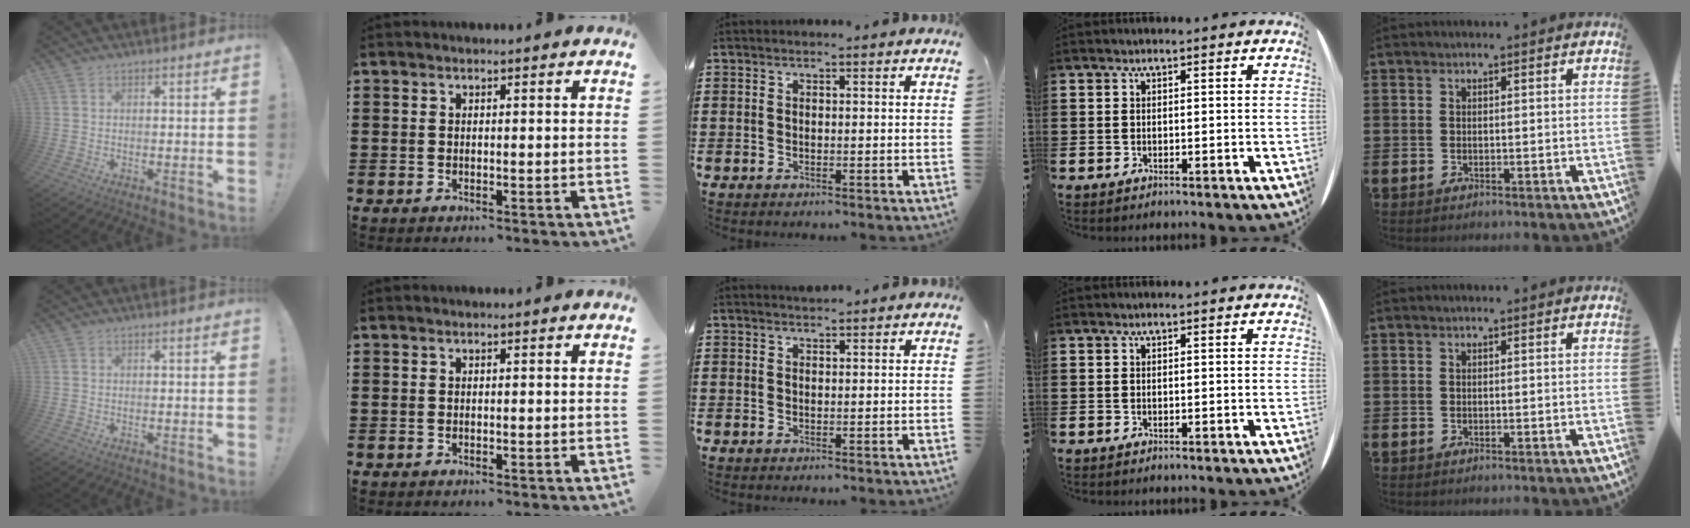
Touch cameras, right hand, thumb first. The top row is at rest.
{"middle": {"total": 0.9, "force": [0.9, 0.0, -0.2], "torque": [0.000, -0.003, 0.018]}}